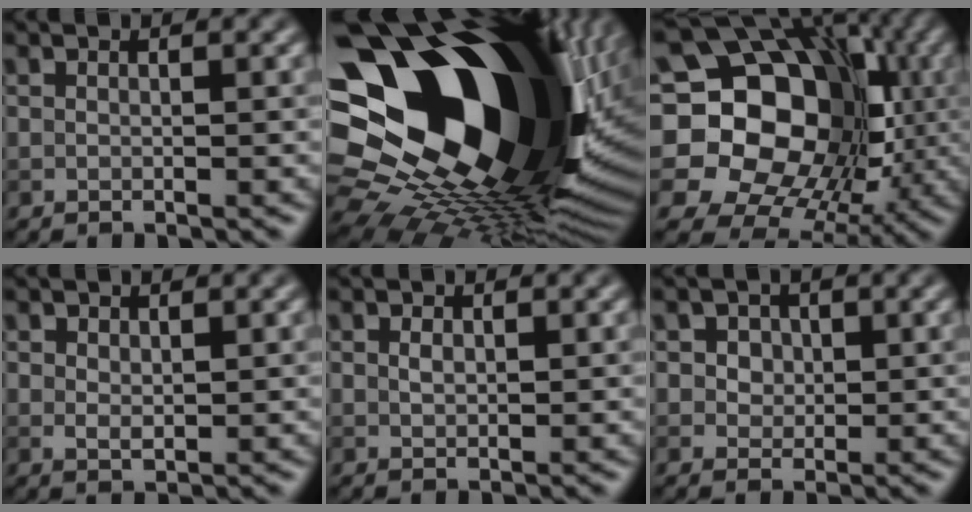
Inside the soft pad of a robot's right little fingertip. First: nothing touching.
{"total": 22.7, "force": [3.7, 13.9, 17.5], "torque": [-0.304, -0.033, 0.077]}
{"total": 21.7, "force": [1.1, 18.5, 11.4], "torque": [-0.180, 0.018, -0.016]}
{"total": 1.3, "force": [0.5, 0.9, 0.8], "torque": [-0.012, -0.003, 0.012]}
{"total": 1.0, "force": [0.3, 0.7, 0.6], "torque": [-0.013, 0.000, 0.006]}
{"total": 2.8, "force": [1.2, 2.1, 1.3], "torque": [-0.022, 0.005, 0.015]}